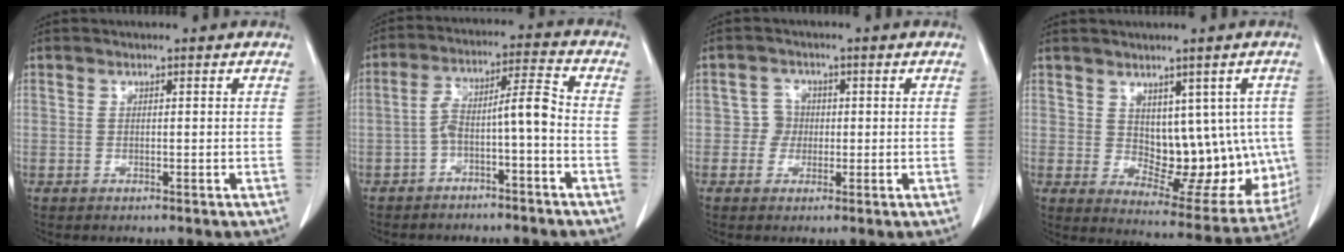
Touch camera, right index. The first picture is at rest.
{"total": 7.2, "force": [-2.7, 0.9, 6.6], "torque": [-0.119, 0.039, -0.044]}
{"total": 2.6, "force": [-0.2, 2.6, 0.2], "torque": [0.007, 0.010, -0.007]}
{"total": 13.3, "force": [1.2, 7.2, 11.1], "torque": [-0.122, 0.005, 0.040]}